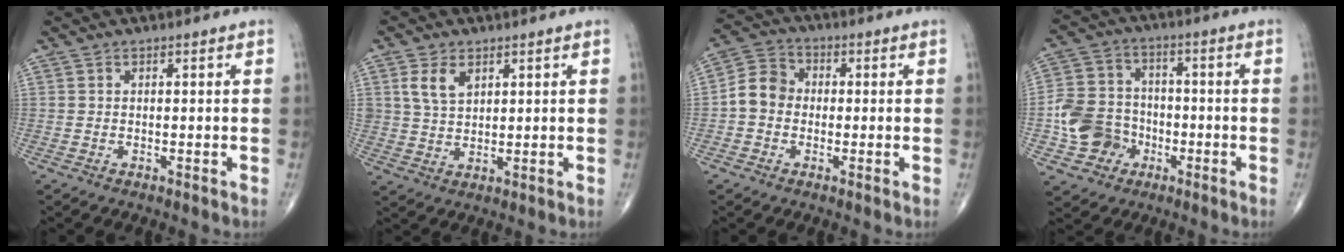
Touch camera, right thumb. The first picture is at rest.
{"total": 5.5, "force": [2.5, 3.5, 3.5], "torque": [-0.056, -0.008, 0.052]}
{"total": 6.9, "force": [-0.8, 5.9, 3.5], "torque": [-0.047, 0.024, -0.029]}
{"total": 11.4, "force": [-3.5, 9.9, 4.6], "torque": [-0.060, 0.025, -0.063]}